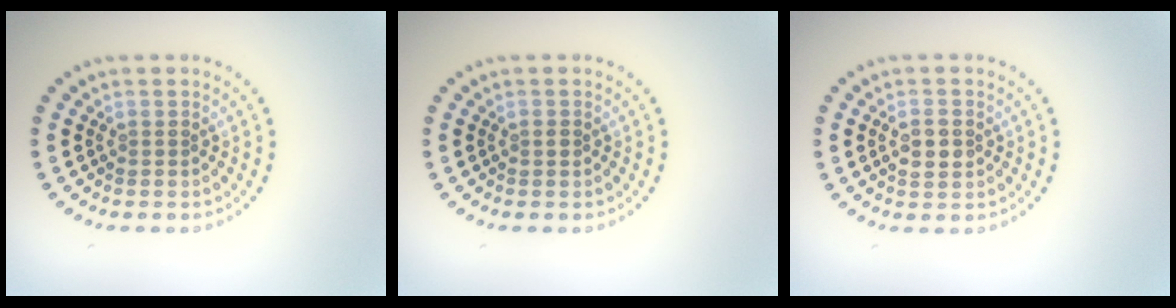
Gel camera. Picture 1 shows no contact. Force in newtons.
{"total": 0.6, "press": 0.6, "slide": 0.1}
{"total": 2.1, "press": 2.1, "slide": 0.1}